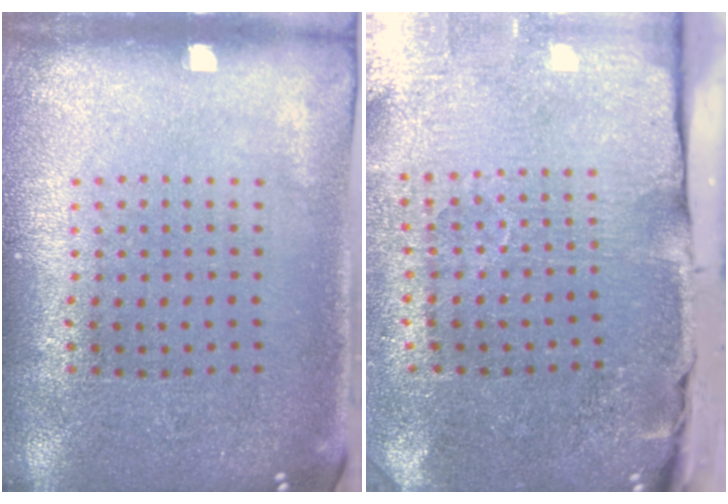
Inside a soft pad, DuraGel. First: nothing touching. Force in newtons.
{"total": 4.8, "press": 3.9, "slide": 2.7}